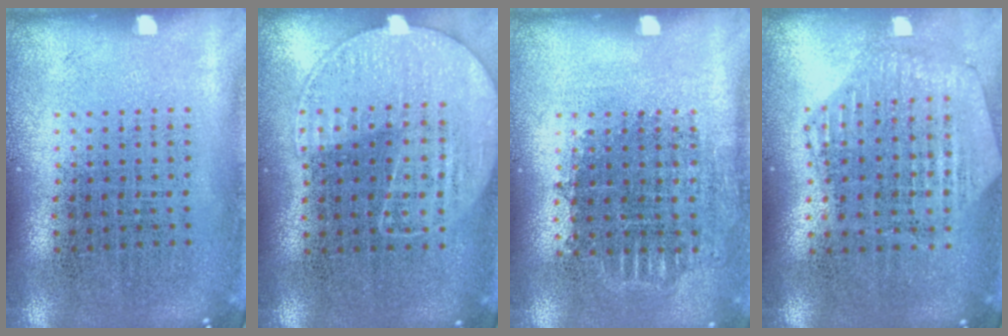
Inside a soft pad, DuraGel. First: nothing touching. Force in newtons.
{"total": 1.1, "press": 1.0, "slide": 0.6}
{"total": 0.7, "press": 0.7, "slide": 0.2}
{"total": 1.2, "press": 1.1, "slide": 0.2}